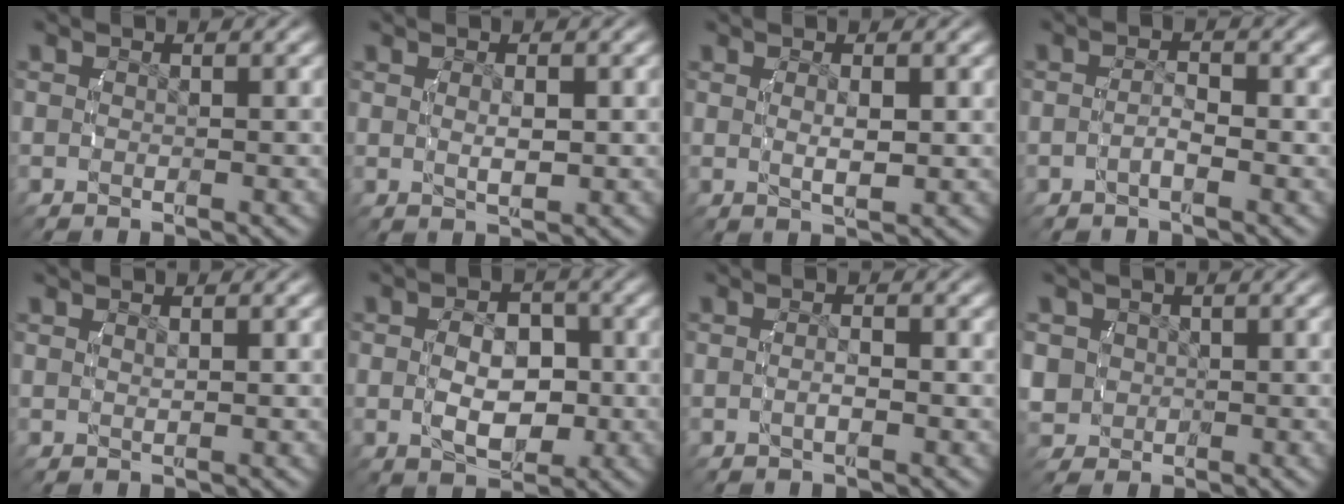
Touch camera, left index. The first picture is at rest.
{"total": 1.9, "force": [0.5, 0.5, 1.7], "torque": [-0.024, -0.003, 0.016]}
{"total": 2.1, "force": [0.7, 0.4, 2.0], "torque": [-0.028, -0.004, 0.017]}
{"total": 1.4, "force": [-0.7, 0.2, 1.1], "torque": [-0.023, -0.003, -0.011]}
{"total": 0.7, "force": [0.5, -0.2, 0.3], "torque": [-0.007, -0.003, 0.018]}
{"total": 5.2, "force": [-0.2, 3.4, 4.0], "torque": [-0.056, -0.007, -0.002]}
{"total": 1.1, "force": [-0.3, 0.2, 1.0], "torque": [-0.021, 0.000, -0.005]}
{"total": 5.4, "force": [-0.2, 5.1, 1.8], "torque": [-0.053, -0.019, 0.003]}